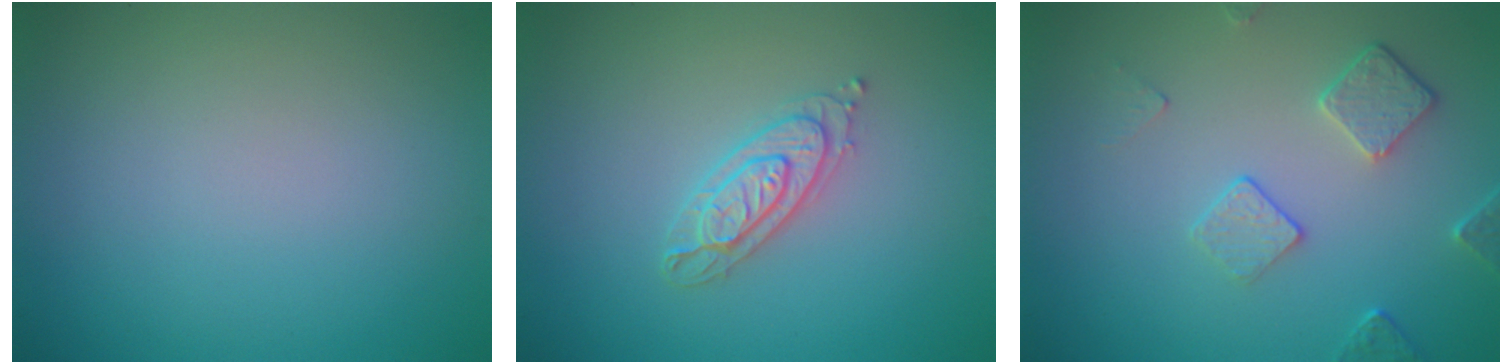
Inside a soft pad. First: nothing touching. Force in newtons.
{"total": 2.3, "press": 2.2, "slide": 0.5}
{"total": 2.7, "press": 2.0, "slide": 1.7}